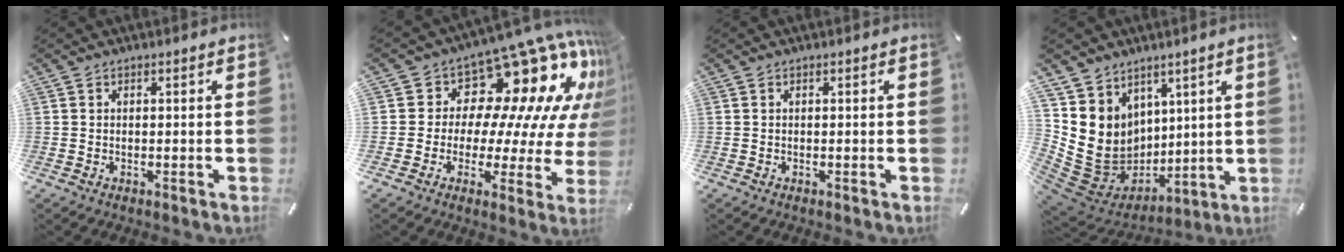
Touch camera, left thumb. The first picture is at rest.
{"total": 17.0, "force": [10.8, 9.2, 9.3], "torque": [-0.115, -0.113, 0.177]}
{"total": 0.0}
{"total": 12.6, "force": [2.5, 12.2, 2.3], "torque": [-0.041, -0.045, 0.068]}